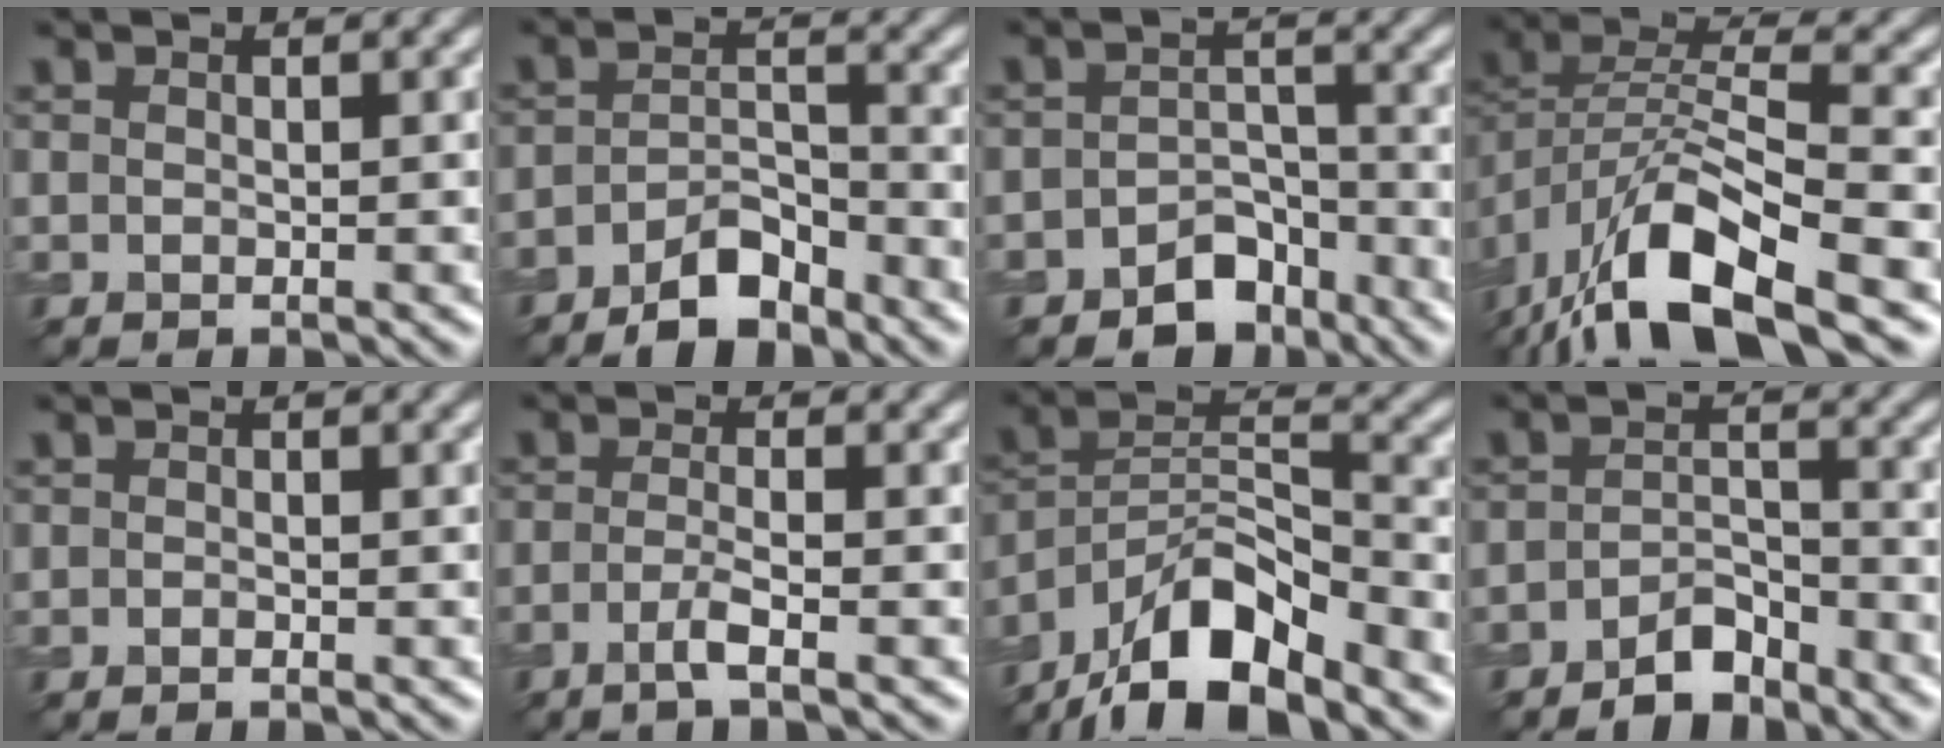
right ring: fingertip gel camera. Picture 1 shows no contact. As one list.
[{"total": 4.9, "force": [-3.5, 1.8, 2.8], "torque": [-0.044, 0.006, -0.064]}, {"total": 4.6, "force": [-3.2, 2.8, 1.8], "torque": [-0.016, 0.005, -0.052]}, {"total": 12.2, "force": [-6.9, 4.7, 8.9], "torque": [-0.165, -0.002, -0.128]}, {"total": 0.0}, {"total": 2.3, "force": [-1.1, 0.4, 2.0], "torque": [-0.037, 0.003, -0.030]}, {"total": 12.0, "force": [-8.9, 4.4, 6.8], "torque": [-0.121, 0.015, -0.165]}, {"total": 3.4, "force": [-2.7, 1.3, 1.6], "torque": [-0.024, 0.012, -0.052]}]